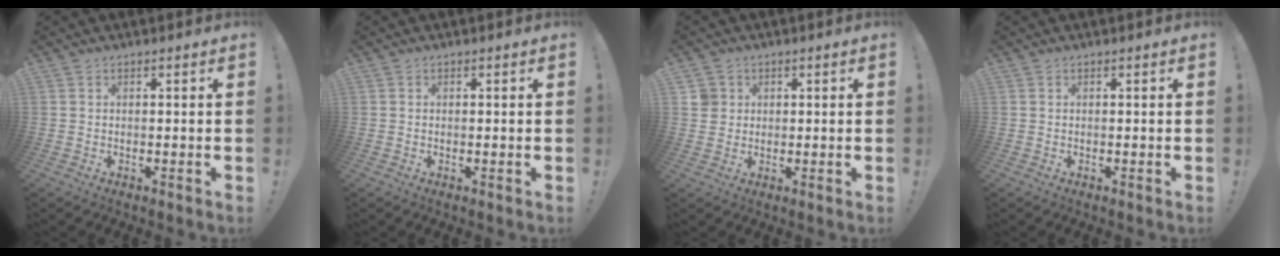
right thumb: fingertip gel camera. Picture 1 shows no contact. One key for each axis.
{"total": 0.0}
{"total": 3.6, "fx": 1.2, "fy": 3.3, "fz": 0.7, "tx": -0.006, "ty": -0.001, "tz": 0.024}
{"total": 0.0}